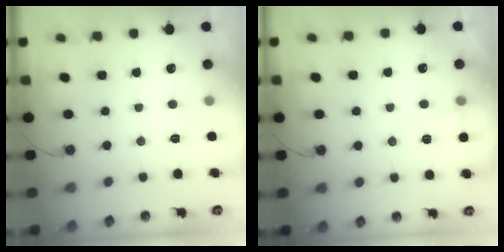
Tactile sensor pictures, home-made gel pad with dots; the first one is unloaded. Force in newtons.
{"total": 5.2, "press": 2.9, "slide": 4.3}